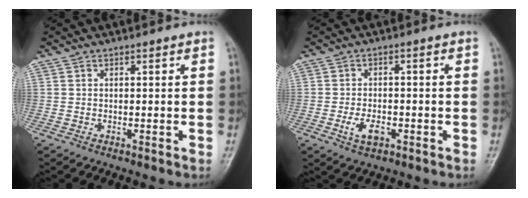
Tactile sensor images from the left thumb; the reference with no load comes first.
{"total": 4.3, "force": [-1.7, 2.3, 3.2], "torque": [-0.058, 0.007, -0.027]}